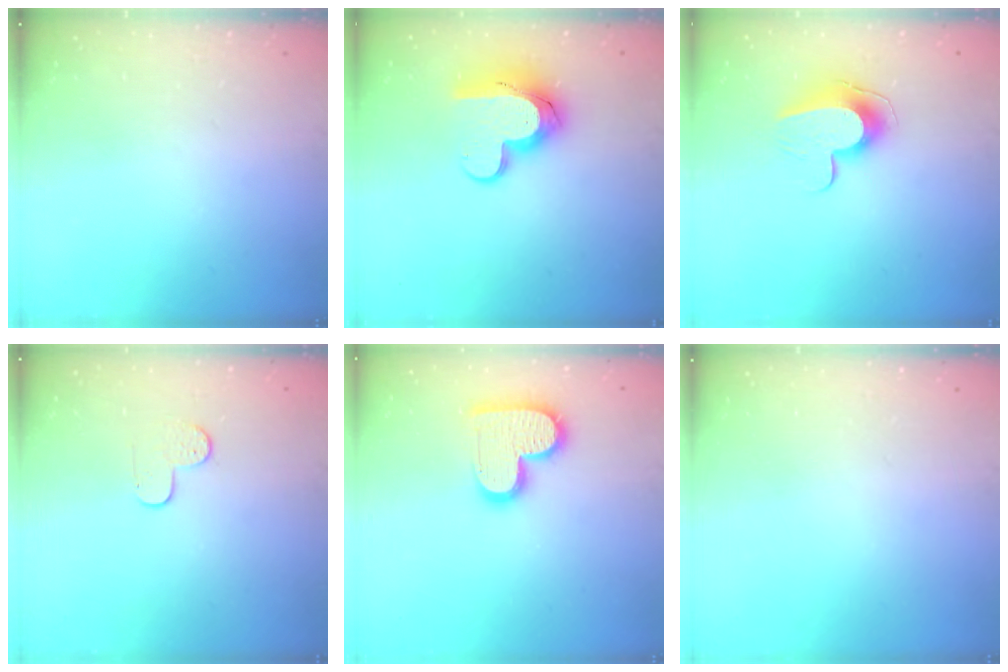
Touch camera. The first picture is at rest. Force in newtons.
{"total": 12.2, "press": 12.2, "slide": 1.0}
{"total": 9.6, "press": 9.6, "slide": 0.1}
{"total": 5.8, "press": 5.7, "slide": 0.6}
{"total": 15.1, "press": 15.0, "slide": 0.9}
{"total": 0.0}